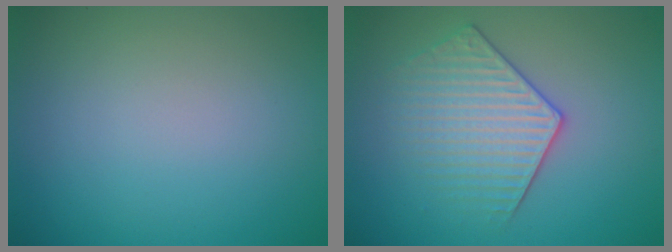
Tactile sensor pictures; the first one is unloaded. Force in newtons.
{"total": 3.5, "press": 3.4, "slide": 0.7}